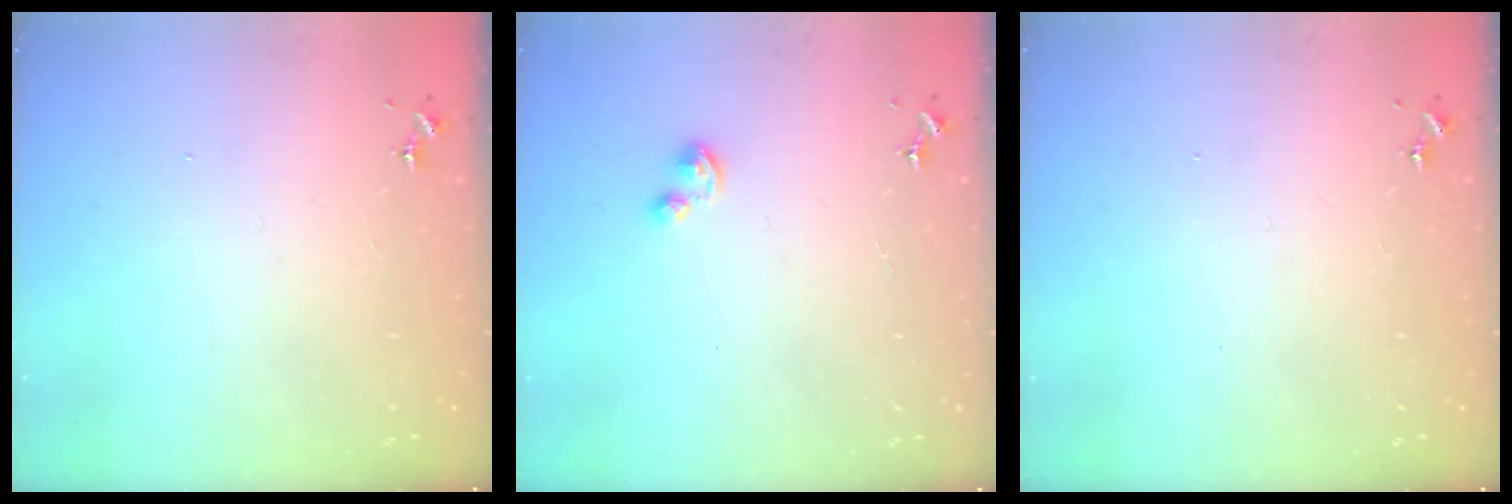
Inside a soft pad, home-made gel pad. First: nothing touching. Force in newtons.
{"total": 1.9, "press": 1.9, "slide": 0.3}
{"total": 0.0}